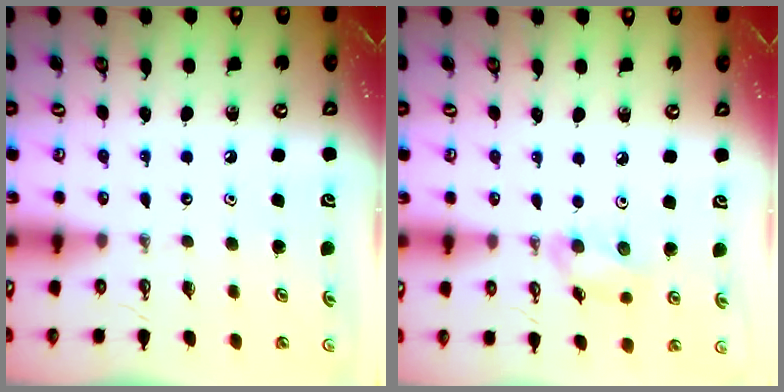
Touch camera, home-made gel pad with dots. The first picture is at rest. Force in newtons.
{"total": 6.7, "press": 6.3, "slide": 2.2}